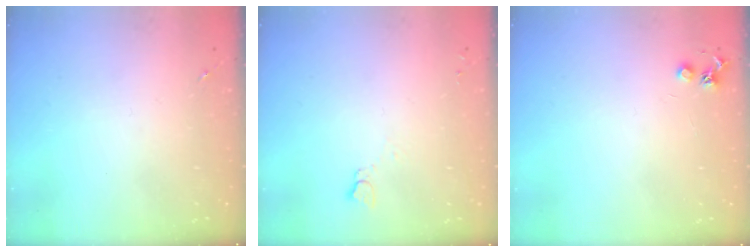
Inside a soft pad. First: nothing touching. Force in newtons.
{"total": 2.7, "press": 2.7, "slide": 0.3}
{"total": 4.1, "press": 4.1, "slide": 0.5}